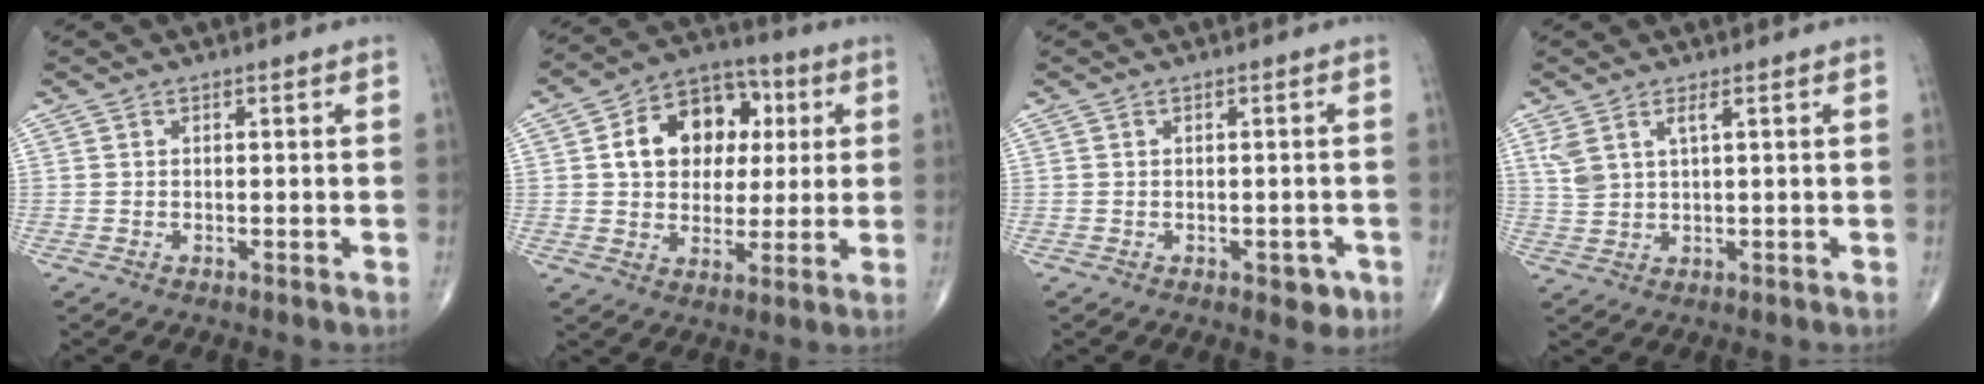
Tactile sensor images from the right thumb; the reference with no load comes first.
{"total": 14.9, "force": [3.3, 11.1, 9.4], "torque": [-0.108, 0.012, 0.049]}
{"total": 2.8, "force": [-1.2, 1.6, 1.9], "torque": [-0.002, 0.002, -0.012]}
{"total": 4.2, "force": [2.1, 1.4, 3.4], "torque": [-0.080, -0.006, 0.051]}